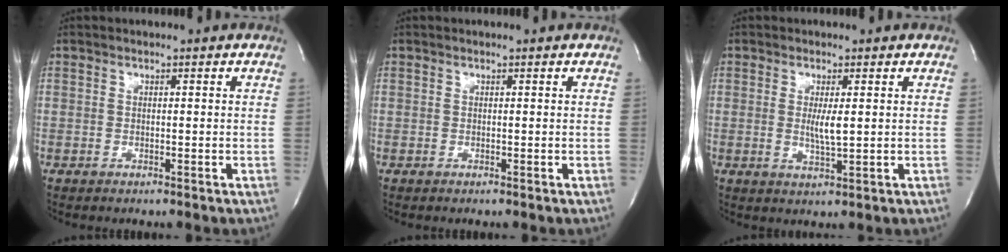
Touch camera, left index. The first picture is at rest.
{"total": 0.0}
{"total": 3.1, "force": [0.2, 0.3, 3.1], "torque": [-0.063, -0.011, 0.007]}